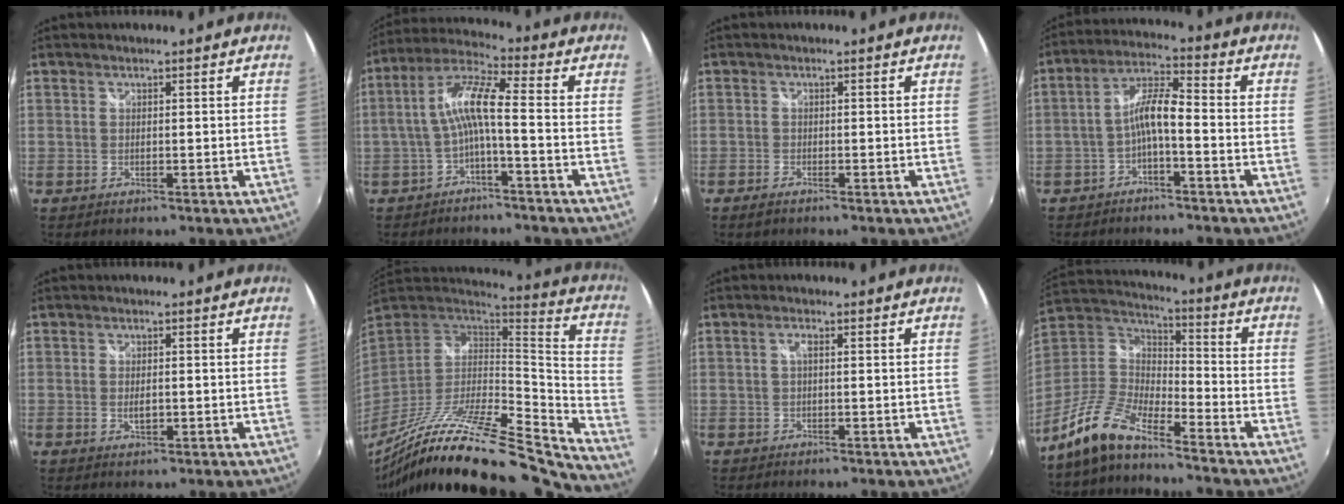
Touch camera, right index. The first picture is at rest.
{"total": 8.3, "force": [-1.9, 1.0, 8.0], "torque": [-0.180, 0.018, -0.033]}
{"total": 1.7, "force": [-1.3, 0.7, 0.7], "torque": [-0.021, -0.004, -0.028]}
{"total": 6.4, "force": [-2.6, 1.3, 5.7], "torque": [-0.125, 0.017, -0.047]}
{"total": 2.5, "force": [-0.4, 1.3, 2.1], "torque": [-0.034, -0.002, -0.006]}
{"total": 27.2, "force": [-22.5, 3.5, 14.8], "torque": [-0.230, -0.048, -0.374]}
{"total": 1.3, "force": [0.1, 0.3, 1.3], "torque": [-0.024, 0.004, -0.001]}
{"total": 12.2, "force": [-9.6, 3.2, 6.7], "torque": [-0.155, 0.005, -0.196]}